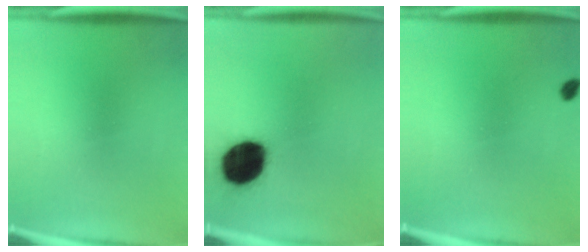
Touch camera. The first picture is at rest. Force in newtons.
{"total": 18.5}
{"total": 1.2}